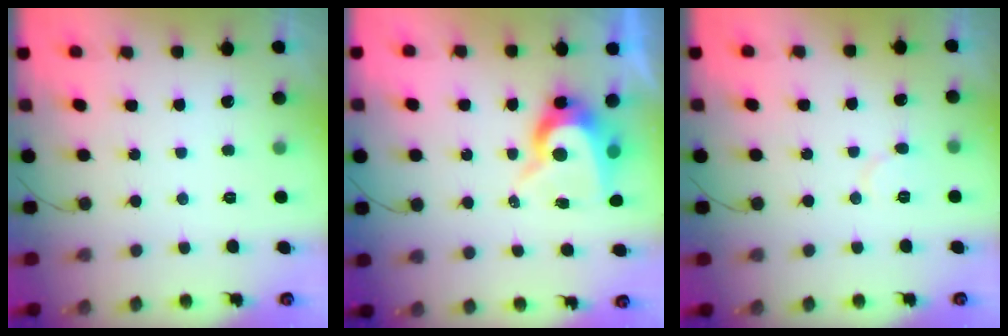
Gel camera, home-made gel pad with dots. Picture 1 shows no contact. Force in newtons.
{"total": 9.9, "press": 9.9, "slide": 0.7}
{"total": 4.3, "press": 4.3, "slide": 0.4}